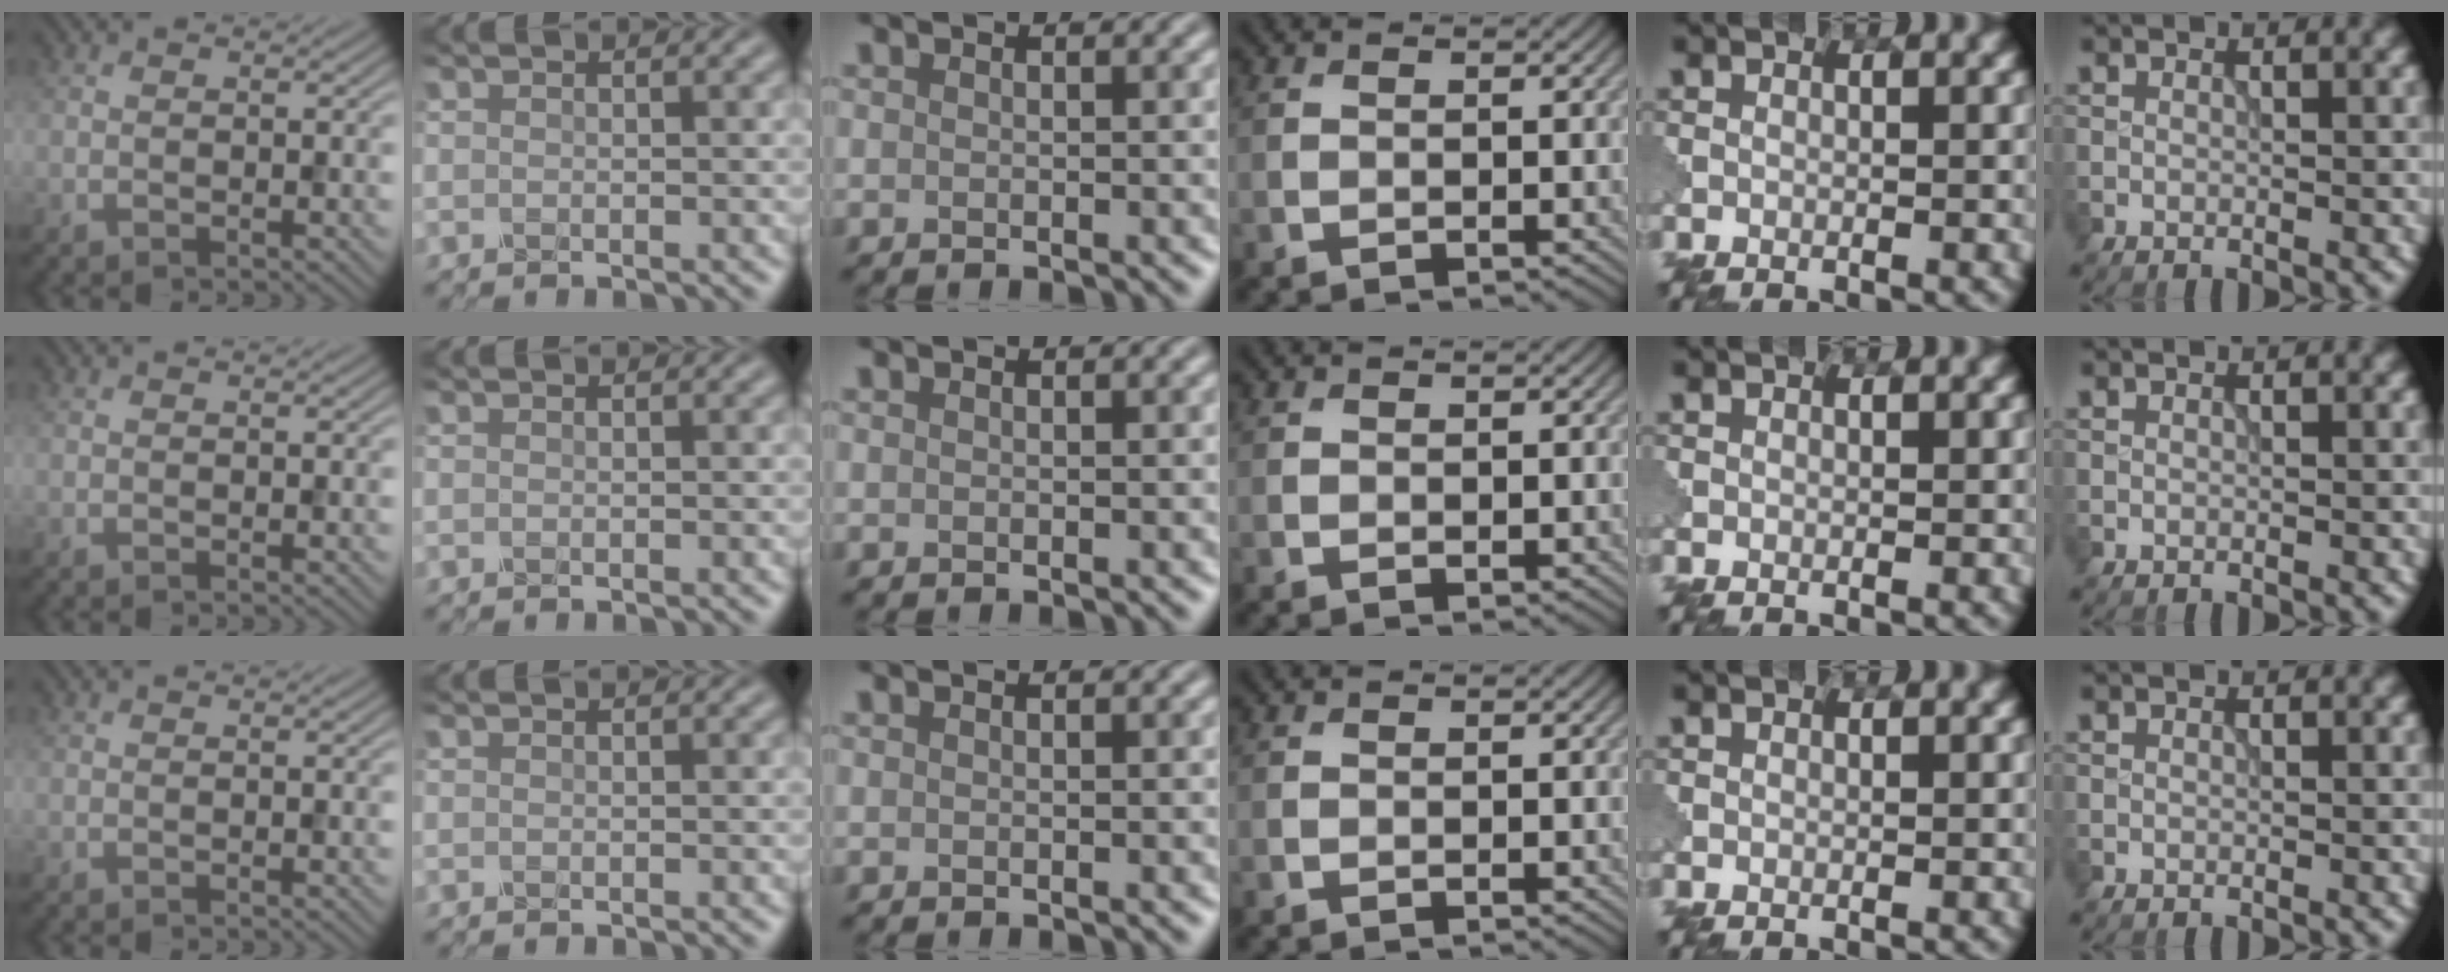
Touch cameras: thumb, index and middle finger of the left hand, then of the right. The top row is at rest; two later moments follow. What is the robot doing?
{"motion": "wrap", "object": "tissue paper"}